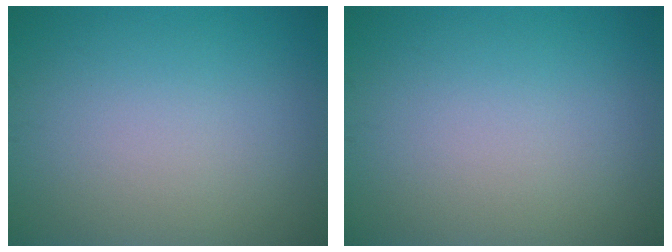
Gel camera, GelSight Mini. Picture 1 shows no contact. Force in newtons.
{"total": 0.0}